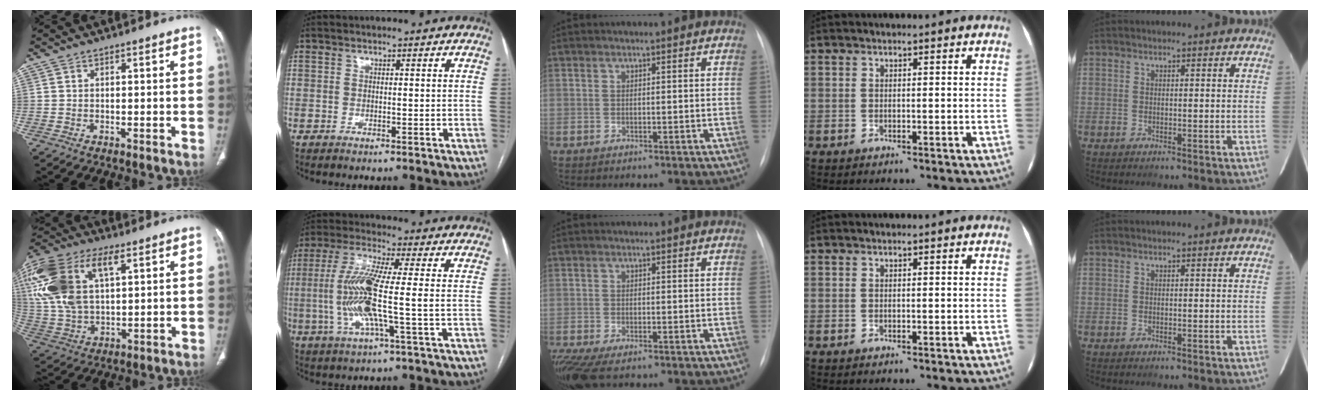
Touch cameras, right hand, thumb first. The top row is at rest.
{"thumb": {"total": 23.1, "force": [8.5, 12.3, 17.6], "torque": [-0.408, 0.012, 0.159]}, "index": {"total": 11.7, "force": [-1.1, 0.3, 11.7], "torque": [-0.249, 0.002, -0.029]}, "middle": {"total": 6.4, "force": [-4.3, 2.2, 4.2], "torque": [-0.088, -0.014, -0.074]}}